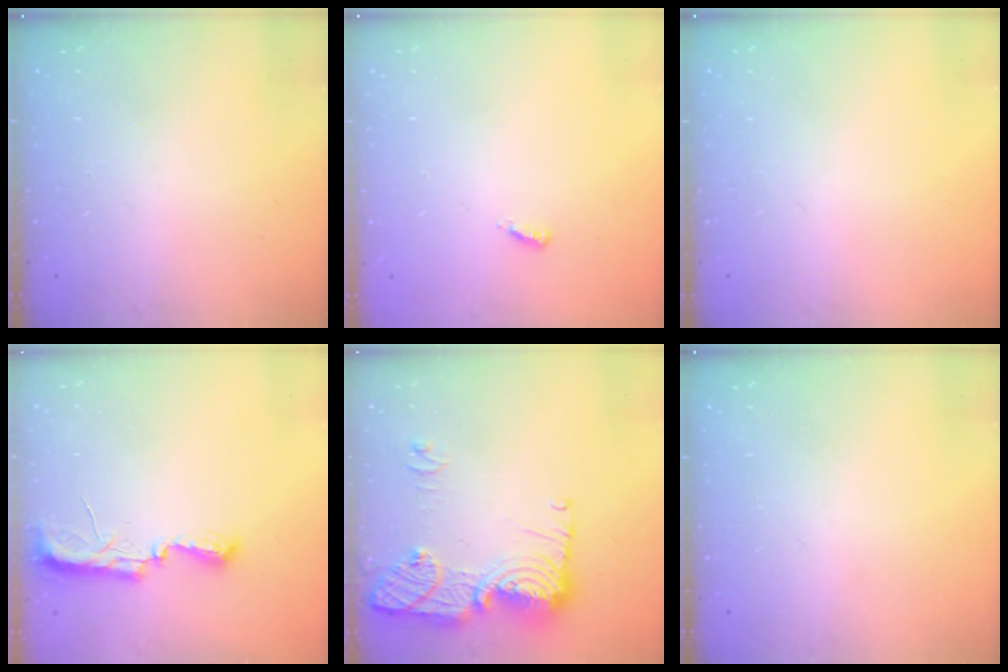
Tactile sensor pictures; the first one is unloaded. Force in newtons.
{"total": 3.2, "press": 3.2, "slide": 0.5}
{"total": 0.0}
{"total": 7.6, "press": 7.6, "slide": 0.7}
{"total": 15.6, "press": 15.6, "slide": 1.3}
{"total": 0.0}